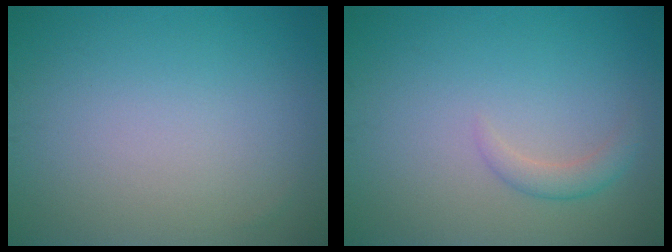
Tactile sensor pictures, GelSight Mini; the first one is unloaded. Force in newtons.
{"total": 1.5, "press": 1.5, "slide": 0.1}